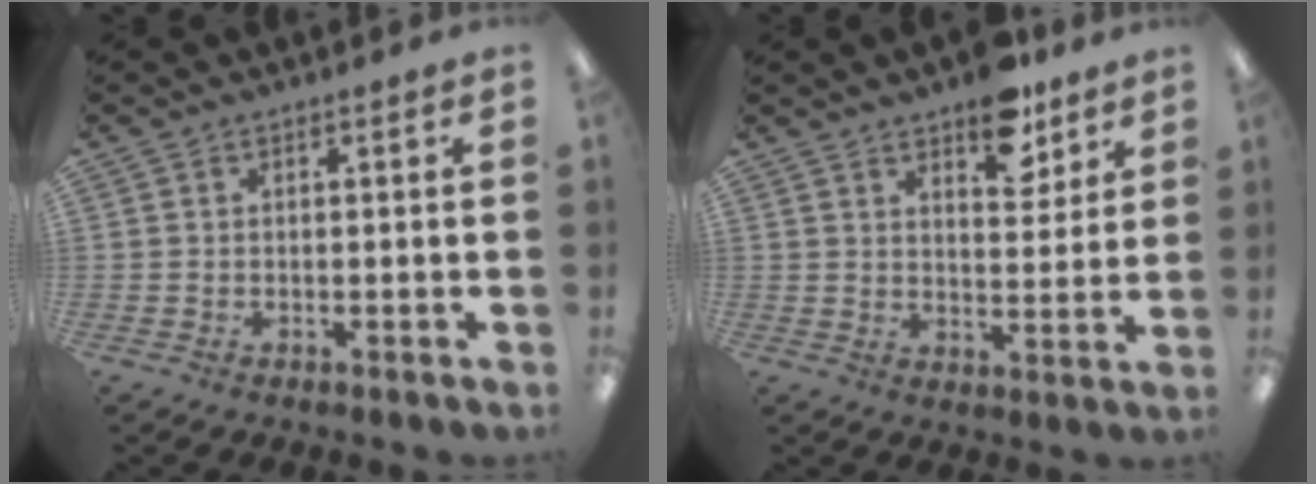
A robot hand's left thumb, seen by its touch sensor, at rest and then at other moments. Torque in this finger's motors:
{"motor_torque": [1.15, 0.68, 0.59, -0.64, 0.05]}